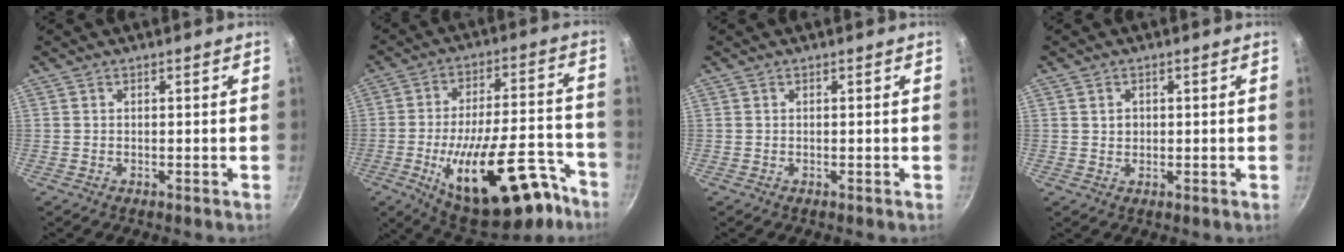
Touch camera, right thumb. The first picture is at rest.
{"total": 25.7, "force": [-12.8, 10.9, 19.4], "torque": [-0.250, 0.065, -0.179]}
{"total": 0.0}
{"total": 1.8, "force": [0.4, 1.6, 0.8], "torque": [-0.008, 0.001, 0.006]}